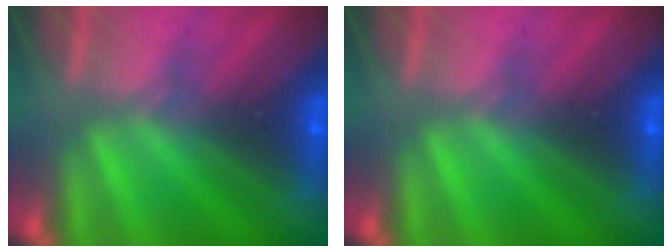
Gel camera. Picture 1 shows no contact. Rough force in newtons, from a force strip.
{"total": 0.0}